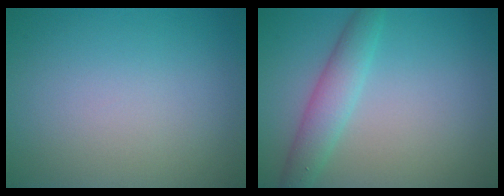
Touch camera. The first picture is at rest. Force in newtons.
{"total": 3.3, "press": 3.3, "slide": 0.1}